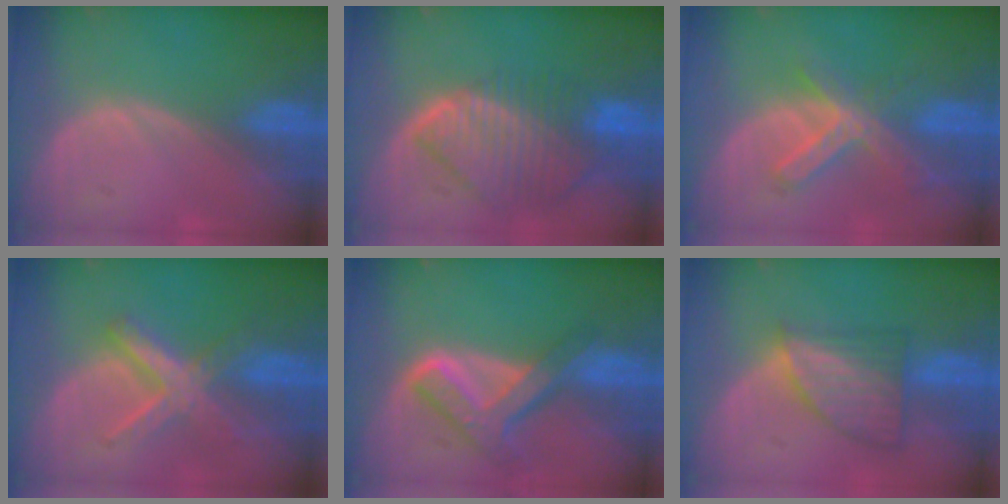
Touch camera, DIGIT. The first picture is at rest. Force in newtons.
{"total": 10.0, "press": 8.7, "slide": 5.0}
{"total": 6.9, "press": 5.9, "slide": 3.5}
{"total": 6.3, "press": 6.3, "slide": 0.2}
{"total": 8.0, "press": 6.8, "slide": 4.3}
{"total": 7.2, "press": 6.5, "slide": 3.2}